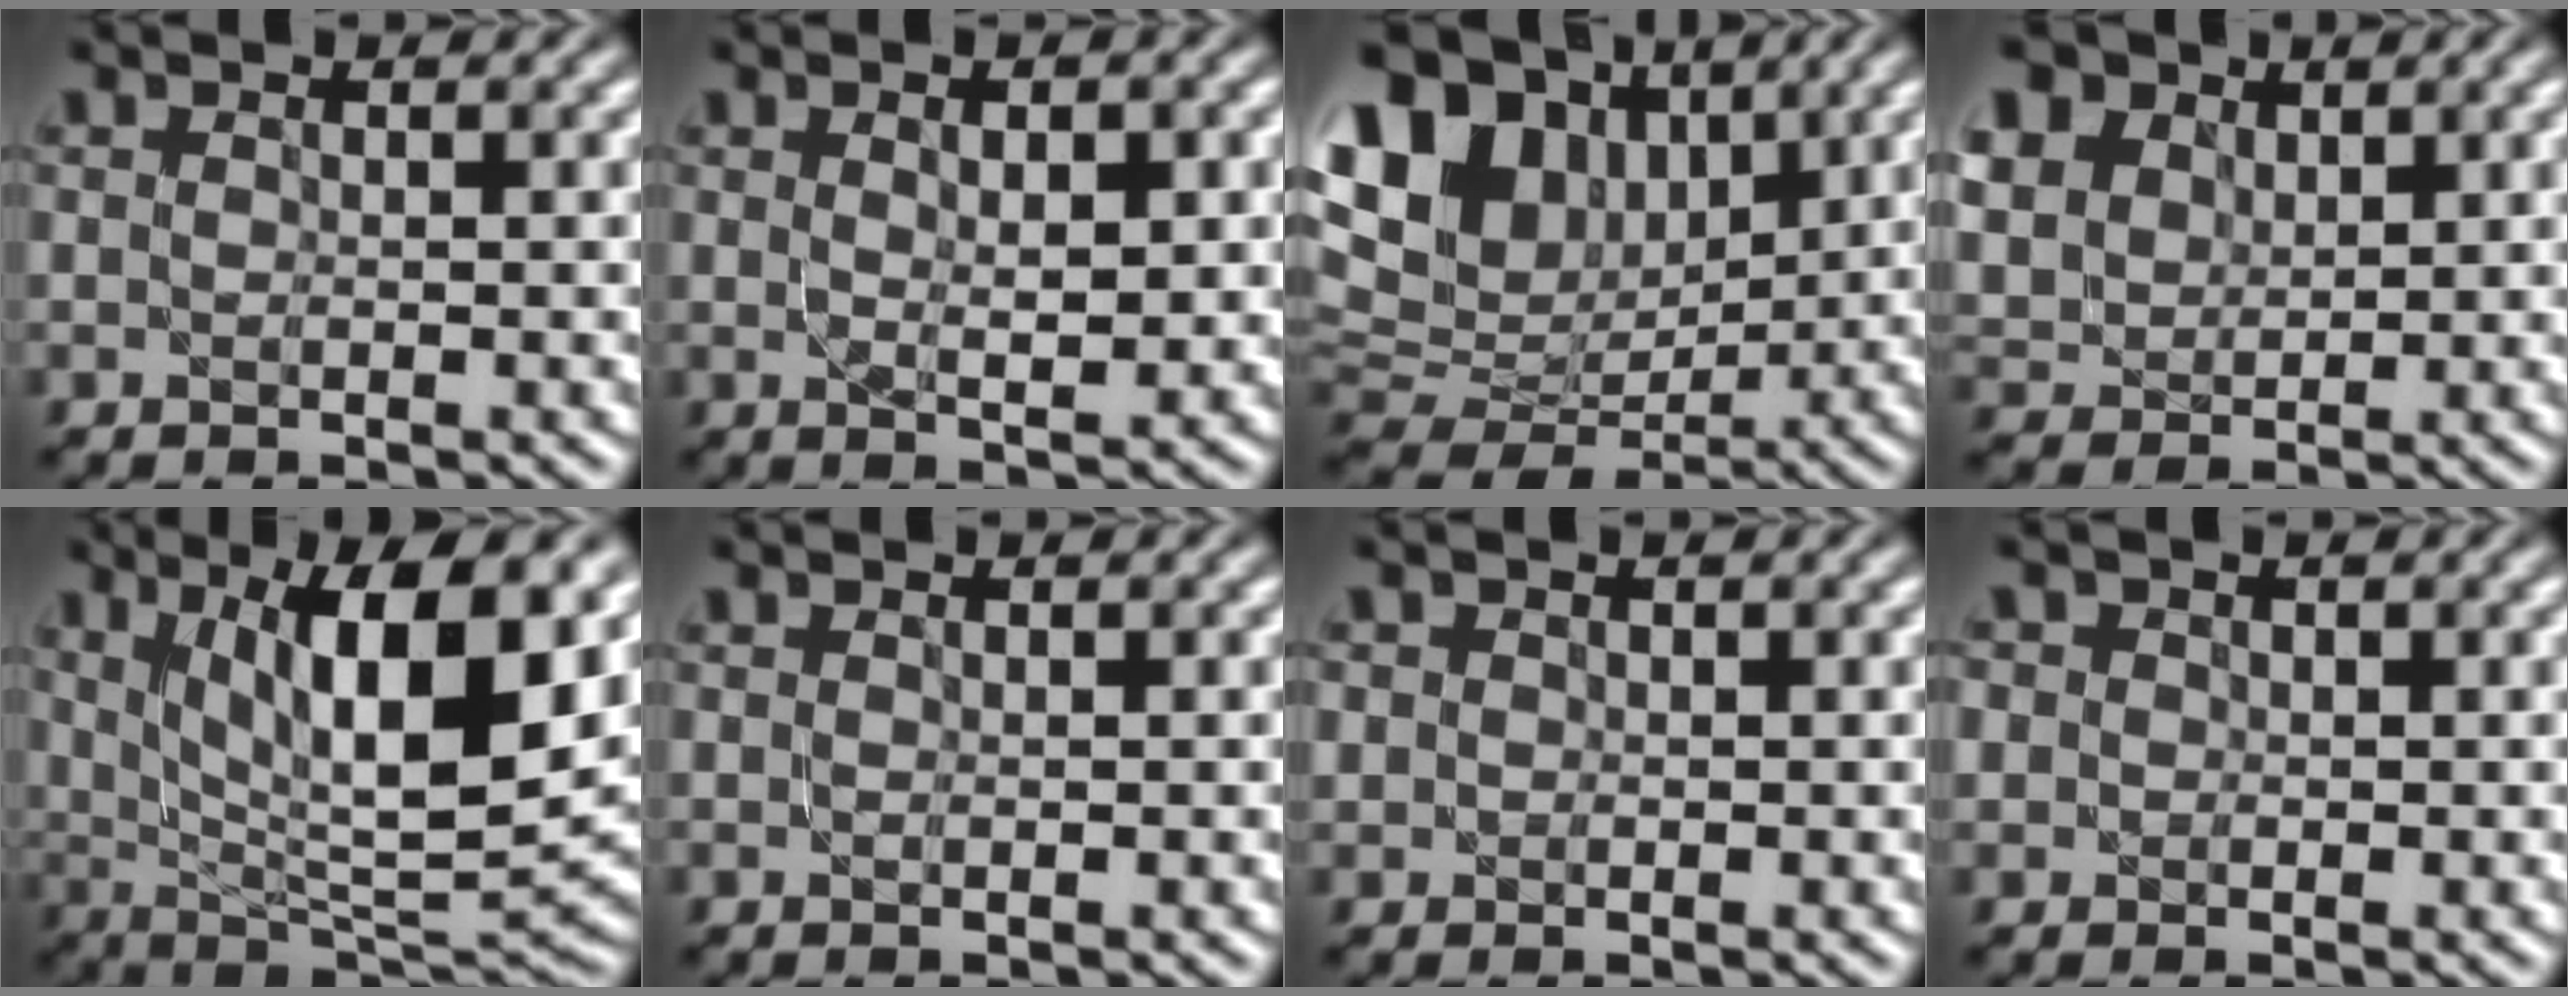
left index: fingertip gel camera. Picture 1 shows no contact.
{"total": 3.5, "force": [0.8, 1.3, 3.1], "torque": [-0.054, -0.005, 0.017]}
{"total": 14.7, "force": [5.8, 9.9, 9.3], "torque": [-0.199, 0.038, 0.103]}
{"total": 13.2, "force": [6.7, 9.7, 6.0], "torque": [-0.179, 0.030, 0.121]}
{"total": 12.6, "force": [4.5, 4.3, 11.0], "torque": [-0.170, -0.007, 0.085]}
{"total": 0.0}
{"total": 0.9, "force": [0.2, 0.9, 0.1], "torque": [0.005, -0.003, 0.001]}
{"total": 2.1, "force": [0.8, 1.8, 0.7], "torque": [-0.008, 0.011, 0.004]}